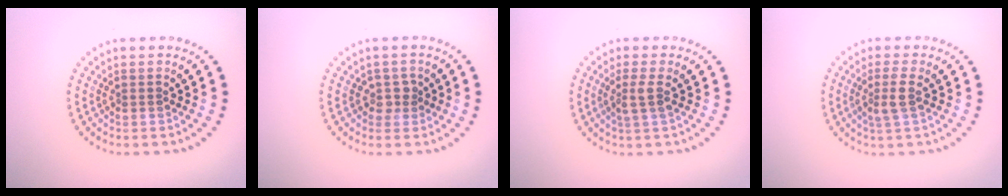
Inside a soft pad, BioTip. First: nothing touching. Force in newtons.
{"total": 1.5, "press": 1.3, "slide": 0.8}
{"total": 1.8, "press": 1.4, "slide": 1.1}
{"total": 2.0, "press": 1.7, "slide": 1.0}